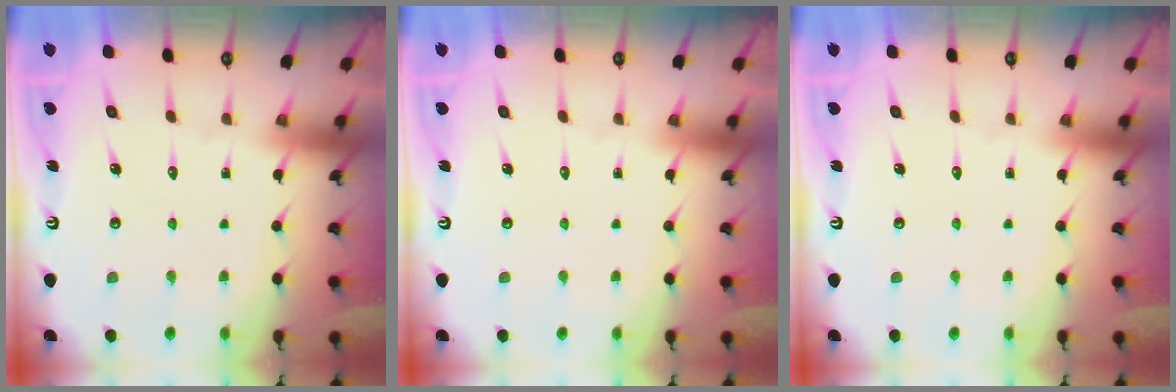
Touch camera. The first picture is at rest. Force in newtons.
{"total": 0.0}
{"total": 0.0}